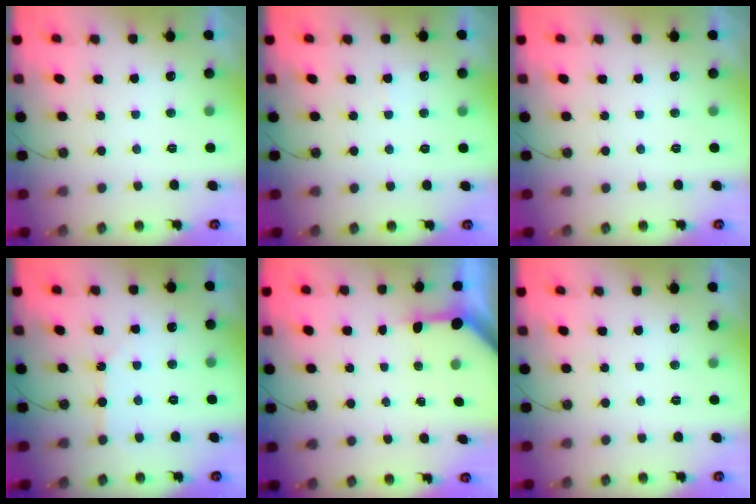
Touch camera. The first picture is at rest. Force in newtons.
{"total": 2.7, "press": 2.7, "slide": 0.3}
{"total": 0.0}
{"total": 2.3, "press": 2.3, "slide": 0.4}
{"total": 3.4, "press": 3.4, "slide": 0.4}
{"total": 0.0}